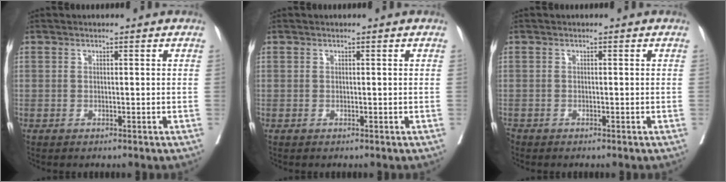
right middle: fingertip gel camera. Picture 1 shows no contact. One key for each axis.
{"total": 0.0}
{"total": 1.1, "fx": -0.9, "fy": 0.6, "fz": 0.3, "tx": -0.009, "ty": -0.004, "tz": -0.016}